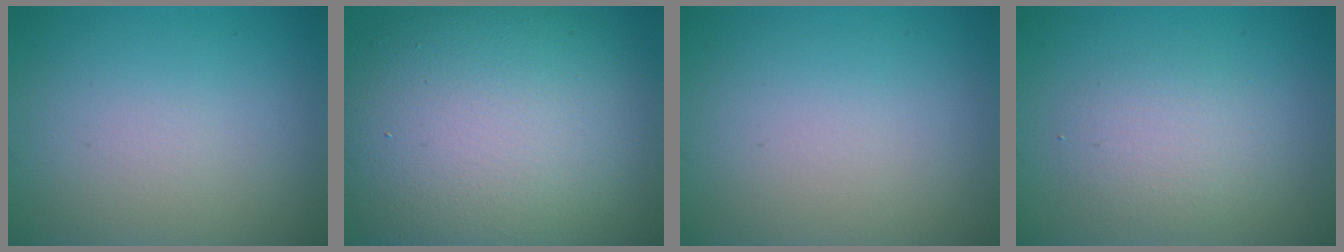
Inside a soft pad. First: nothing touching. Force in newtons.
{"total": 15.5, "press": 15.4, "slide": 1.2}
{"total": 0.0}
{"total": 2.3, "press": 2.3, "slide": 0.1}